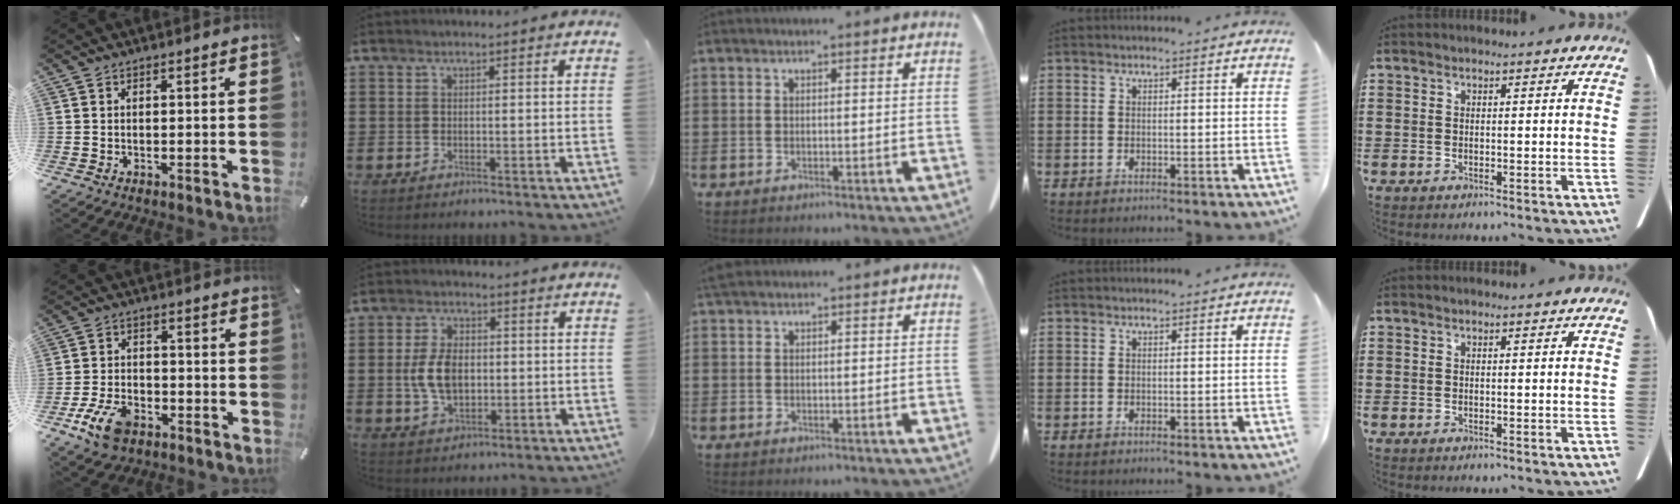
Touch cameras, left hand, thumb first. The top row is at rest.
{"thumb": {"total": 9.8, "force": [-5.4, 5.8, 5.9], "torque": [-0.122, 0.022, -0.097]}, "index": {"total": 6.8, "force": [-0.2, 4.2, 5.3], "torque": [-0.124, 0.006, -0.008]}, "middle": {"total": 1.4, "force": [1.1, 0.5, 0.6], "torque": [-0.016, 0.000, 0.023]}}